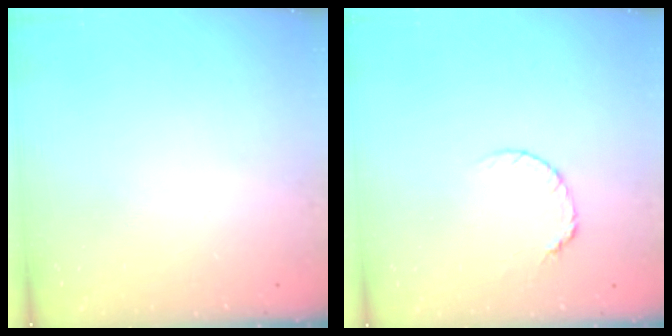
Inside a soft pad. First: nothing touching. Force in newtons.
{"total": 5.3, "press": 5.2, "slide": 0.6}